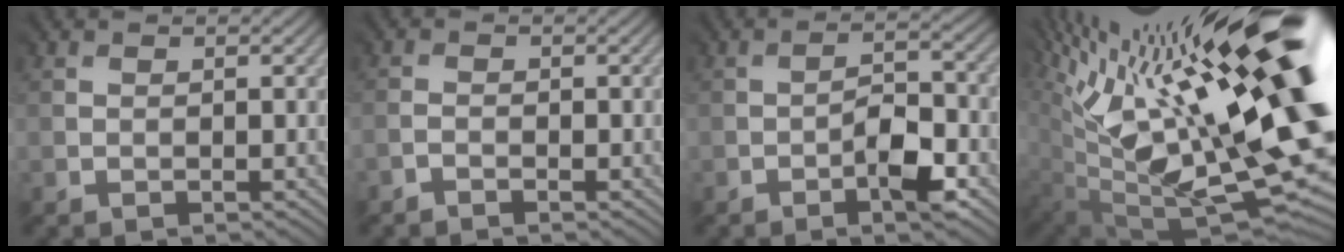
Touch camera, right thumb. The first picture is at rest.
{"total": 1.1, "force": [-1.1, -0.3, -0.2], "torque": [-0.002, 0.001, -0.024]}
{"total": 5.1, "force": [-2.8, 1.2, 4.0], "torque": [-0.072, 0.003, -0.049]}
{"total": 20.9, "force": [7.4, 6.1, 18.5], "torque": [-0.279, 0.017, 0.130]}